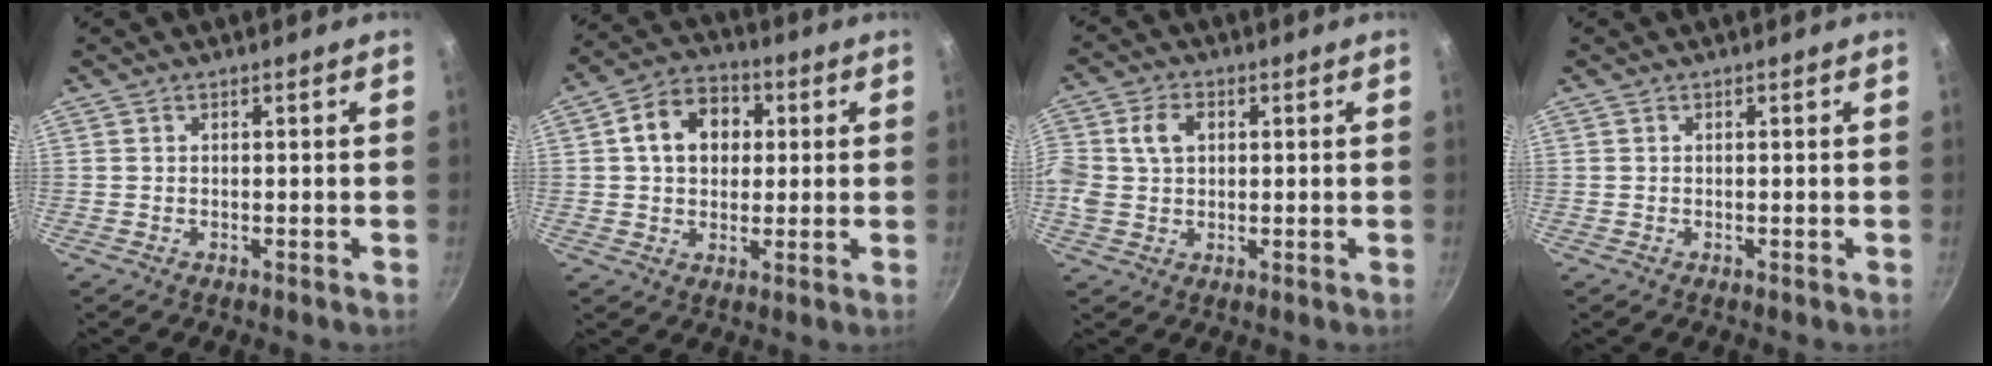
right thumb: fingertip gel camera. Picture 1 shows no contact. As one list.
[{"total": 10.8, "force": [2.2, 8.3, 6.6], "torque": [-0.079, 0.017, 0.023]}, {"total": 7.6, "force": [1.3, 5.7, 4.9], "torque": [-0.091, 0.013, 0.017]}, {"total": 0.0}]